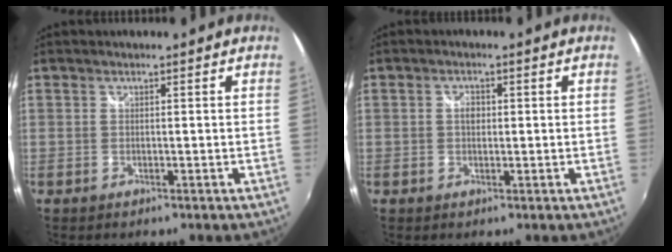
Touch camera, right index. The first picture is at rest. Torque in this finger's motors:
{"motor_torque": [0.83, 0.06, 0.21, 0.06]}